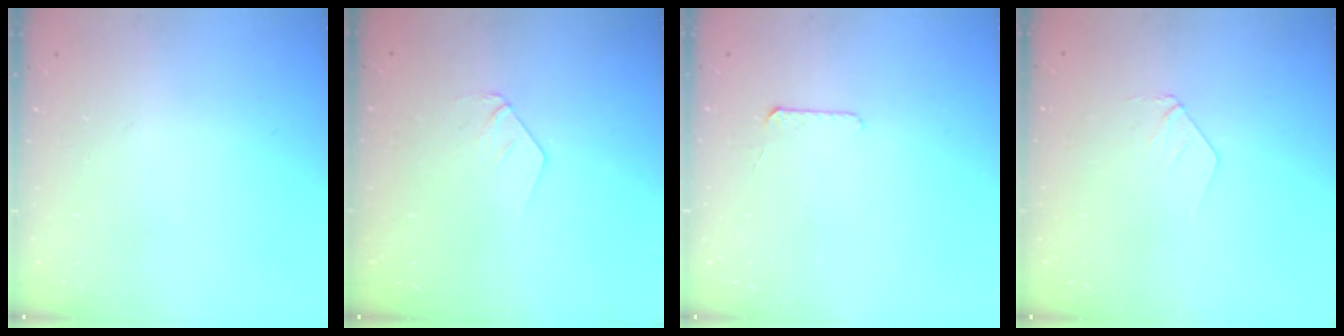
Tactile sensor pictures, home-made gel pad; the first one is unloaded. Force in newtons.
{"total": 3.8, "press": 3.8, "slide": 0.3}
{"total": 5.2, "press": 5.1, "slide": 0.5}
{"total": 3.8, "press": 3.8, "slide": 0.3}